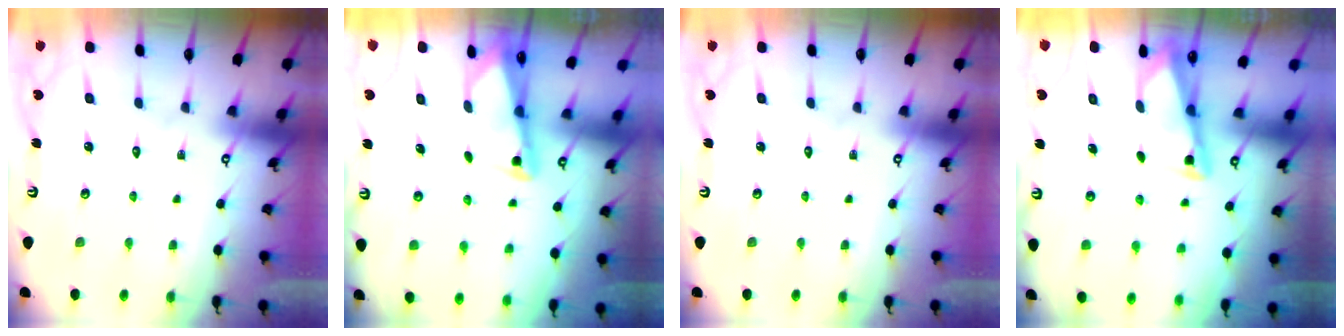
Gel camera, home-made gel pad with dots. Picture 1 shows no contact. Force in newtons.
{"total": 2.1, "press": 2.1, "slide": 0.3}
{"total": 0.0}
{"total": 2.9, "press": 2.9, "slide": 0.4}